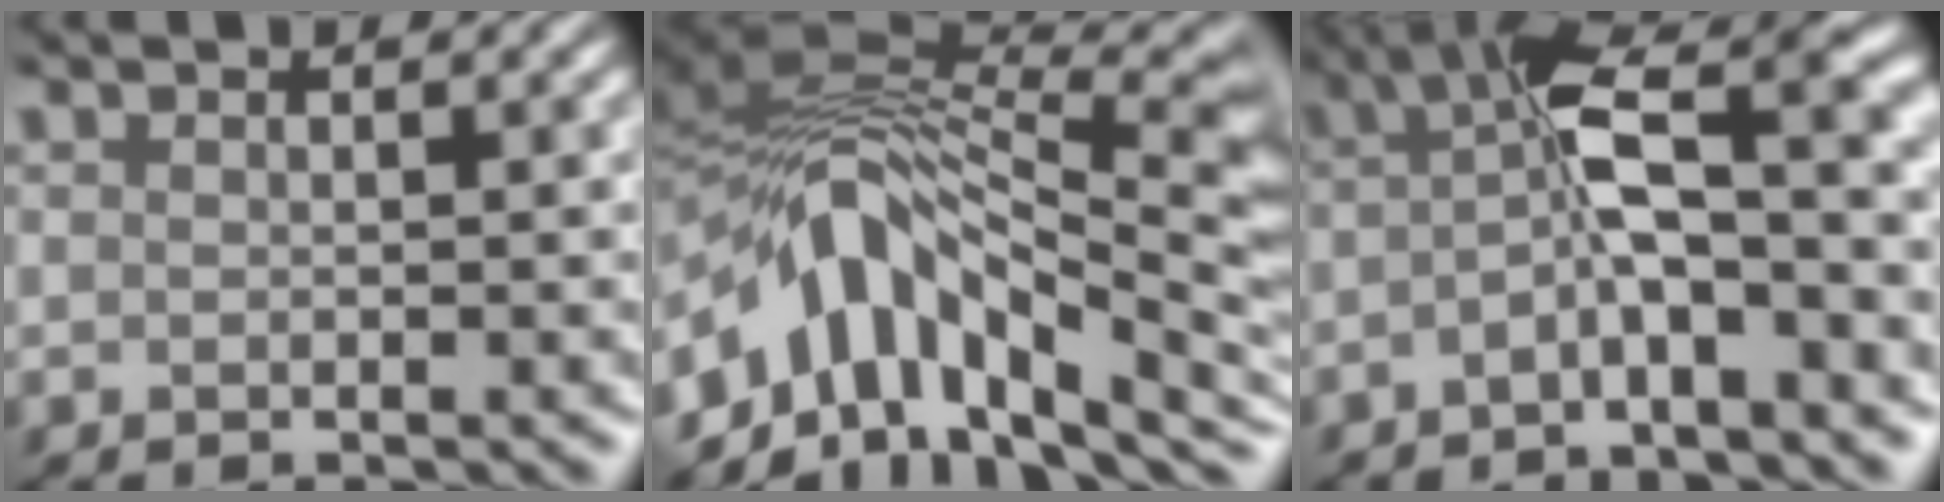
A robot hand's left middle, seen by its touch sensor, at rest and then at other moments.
{"total": 11.4, "force": [-3.8, 6.8, 8.3], "torque": [-0.180, 0.010, -0.038]}
{"total": 6.6, "force": [-1.4, 0.8, 6.4], "torque": [-0.126, 0.026, -0.017]}